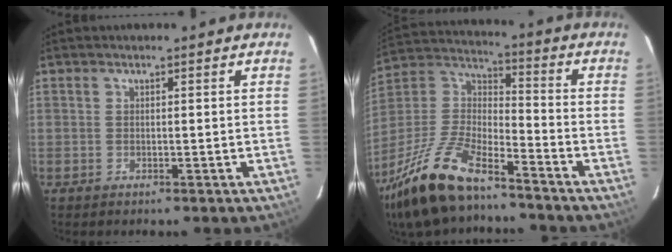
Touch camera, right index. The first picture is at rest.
{"total": 17.0, "force": [-12.5, 4.8, 10.5], "torque": [-0.233, -0.008, -0.233]}